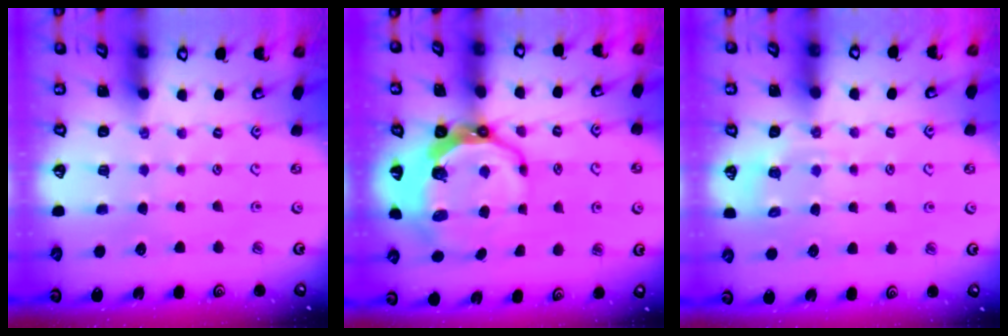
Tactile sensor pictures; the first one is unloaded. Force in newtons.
{"total": 12.1, "press": 11.2, "slide": 4.6}
{"total": 5.9, "press": 5.8, "slide": 1.1}